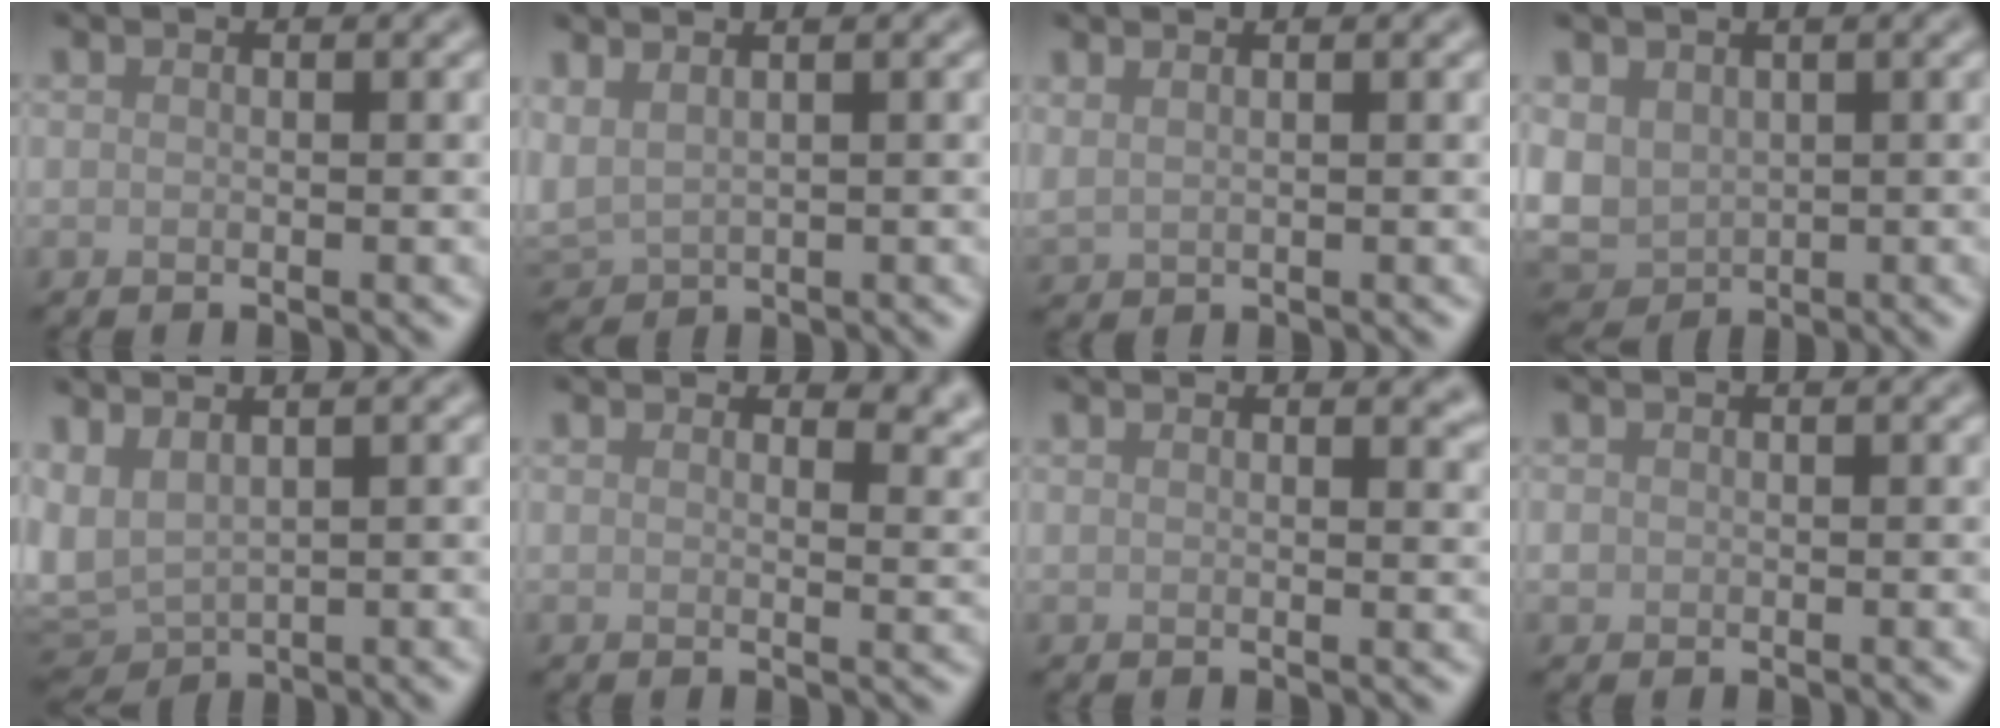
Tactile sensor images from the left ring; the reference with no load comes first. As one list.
[{"total": 2.1, "force": [1.3, 1.1, 1.3], "torque": [-0.042, 0.004, 0.032]}, {"total": 1.4, "force": [1.2, 0.4, 0.6], "torque": [-0.015, 0.000, 0.025]}, {"total": 4.4, "force": [0.4, 3.5, 2.6], "torque": [-0.067, -0.007, 0.005]}, {"total": 4.5, "force": [0.9, 2.7, 3.4], "torque": [-0.084, 0.001, 0.021]}, {"total": 3.6, "force": [2.6, 1.7, 1.7], "torque": [-0.025, -0.005, 0.034]}, {"total": 1.9, "force": [1.6, 0.6, 0.8], "torque": [-0.007, -0.002, 0.028]}, {"total": 0.7, "force": [0.0, 0.7, 0.1], "torque": [0.002, -0.002, -0.003]}]